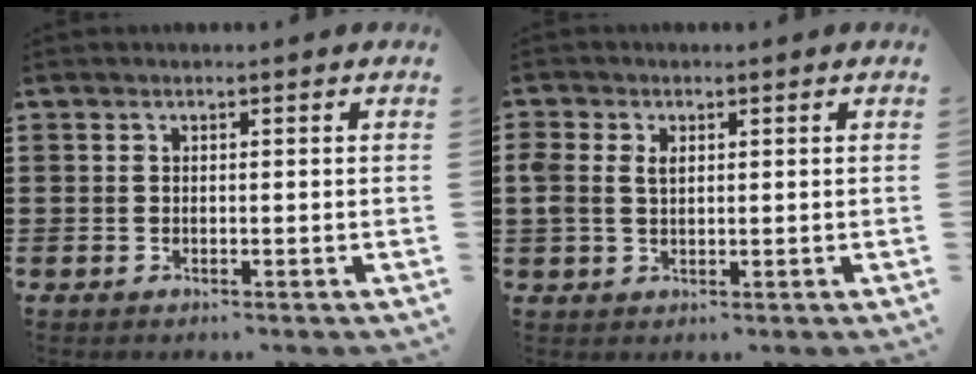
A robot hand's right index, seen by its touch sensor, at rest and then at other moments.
{"total": 2.5, "force": [0.7, 1.6, 1.8], "torque": [-0.038, 0.010, 0.011]}